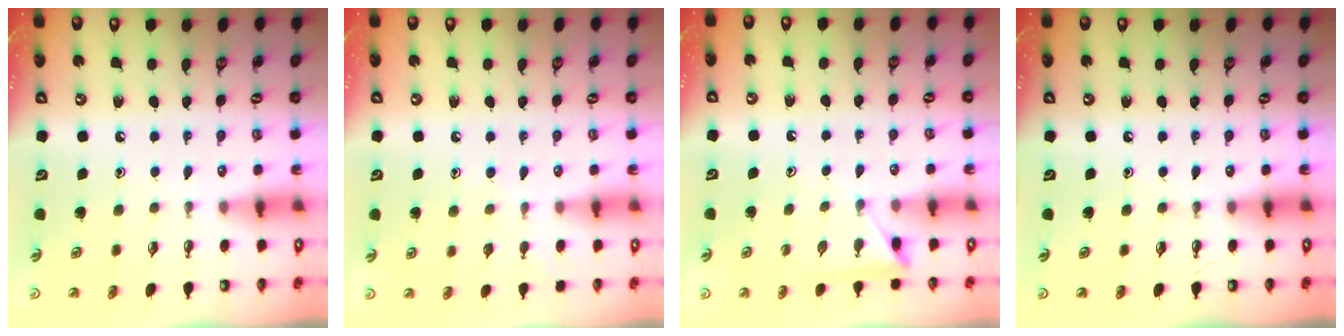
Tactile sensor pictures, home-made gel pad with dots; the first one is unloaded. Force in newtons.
{"total": 4.8, "press": 4.8, "slide": 0.5}
{"total": 5.5, "press": 5.5, "slide": 0.5}
{"total": 0.0}